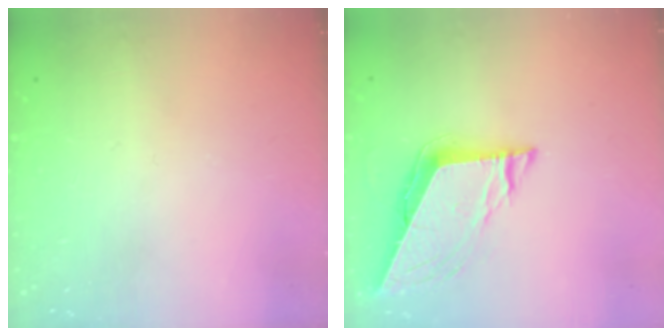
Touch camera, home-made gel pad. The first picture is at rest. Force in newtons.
{"total": 8.4, "press": 8.4, "slide": 0.8}